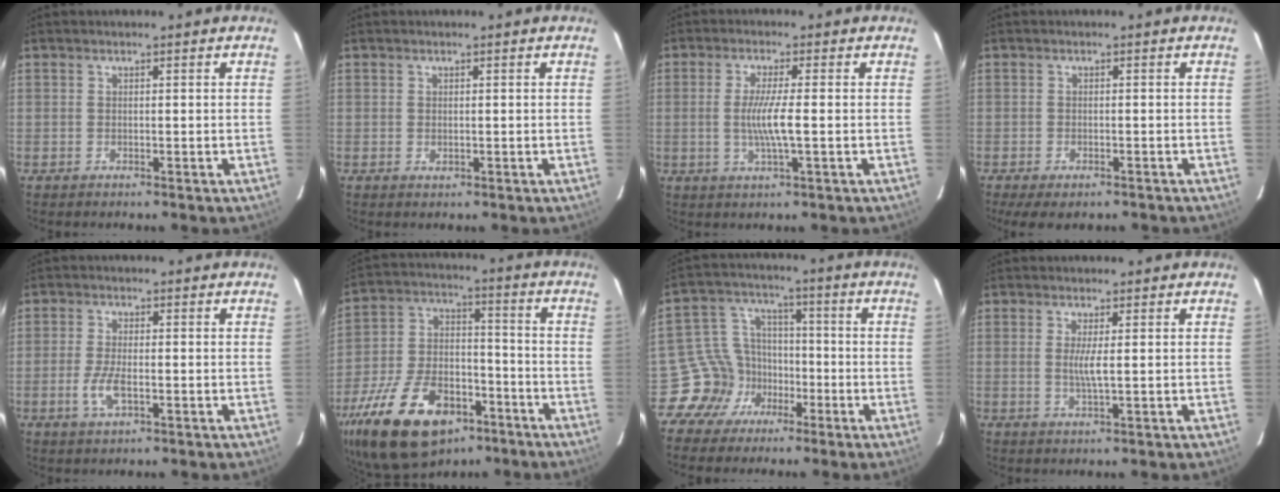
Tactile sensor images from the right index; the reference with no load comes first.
{"total": 0.9, "force": [0.0, 0.6, 0.6], "torque": [-0.011, 0.000, 0.001]}
{"total": 5.8, "force": [-0.7, -0.1, 5.8], "torque": [-0.109, -0.009, -0.013]}
{"total": 6.4, "force": [-4.7, 2.3, 3.7], "torque": [-0.085, -0.026, -0.071]}
{"total": 5.0, "force": [-1.6, 1.7, 4.4], "torque": [-0.097, -0.005, -0.031]}
{"total": 24.3, "force": [-14.5, 12.9, 14.7], "torque": [-0.311, -0.012, -0.230]}
{"total": 9.2, "force": [-5.1, 7.6, 0.9], "torque": [-0.027, 0.039, -0.088]}
{"total": 2.9, "force": [0.3, 0.0, 2.9], "torque": [-0.057, -0.007, 0.003]}